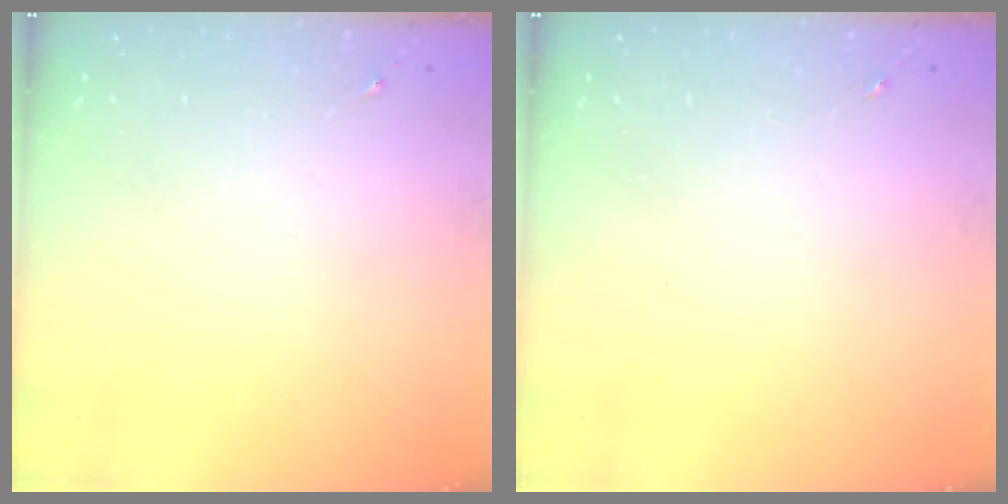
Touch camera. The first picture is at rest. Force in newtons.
{"total": 0.0}